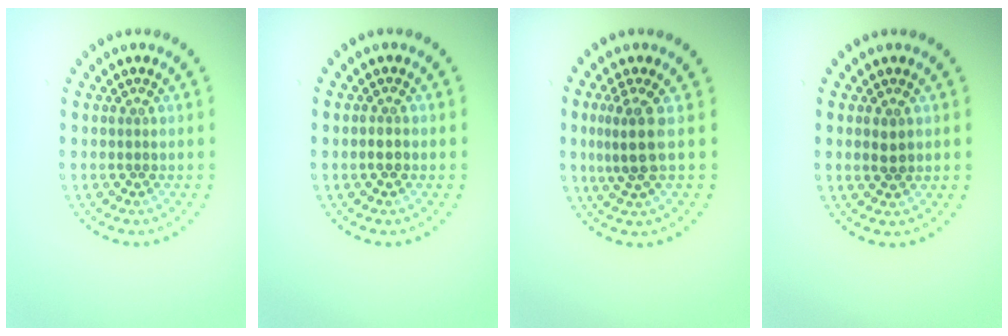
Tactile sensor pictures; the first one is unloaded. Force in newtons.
{"total": 1.0, "press": 1.0, "slide": 0.3}
{"total": 2.8, "press": 2.1, "slide": 1.8}
{"total": 1.5, "press": 1.5, "slide": 0.1}